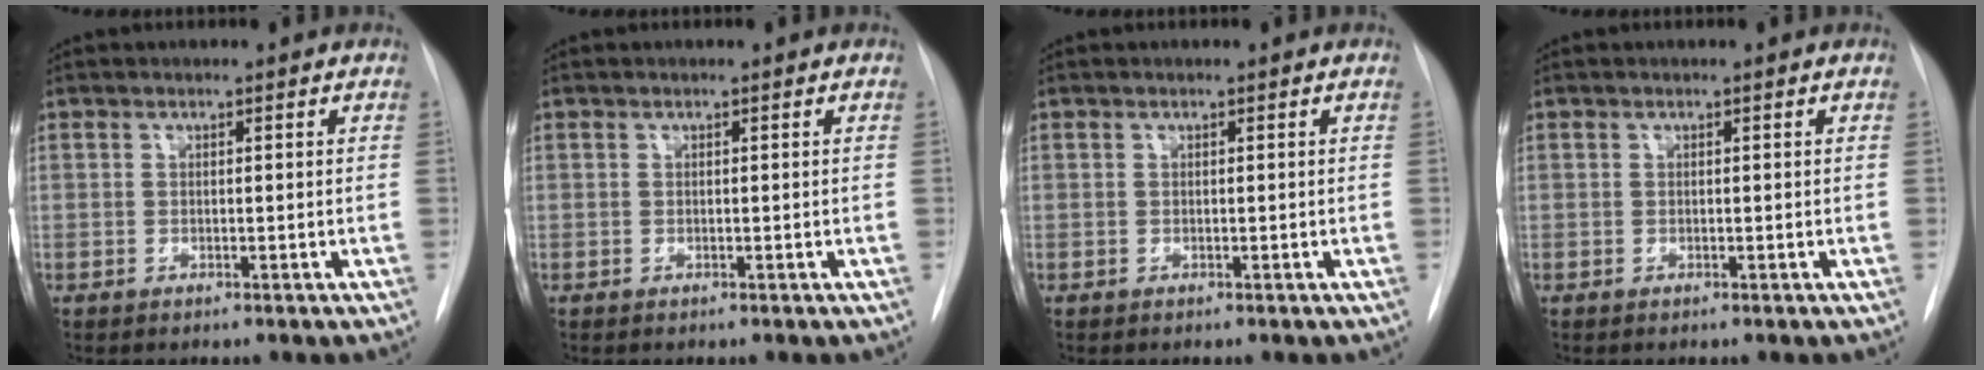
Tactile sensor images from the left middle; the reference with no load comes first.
{"total": 0.0}
{"total": 0.0}
{"total": 0.0}